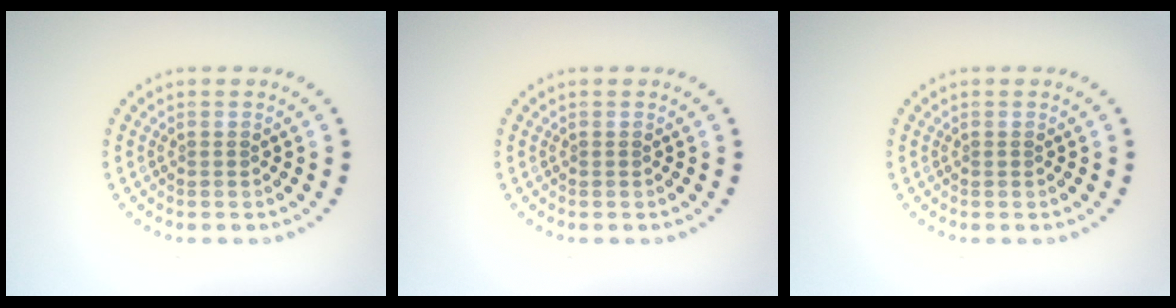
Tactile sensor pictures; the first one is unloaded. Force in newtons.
{"total": 0.0}
{"total": 0.0}